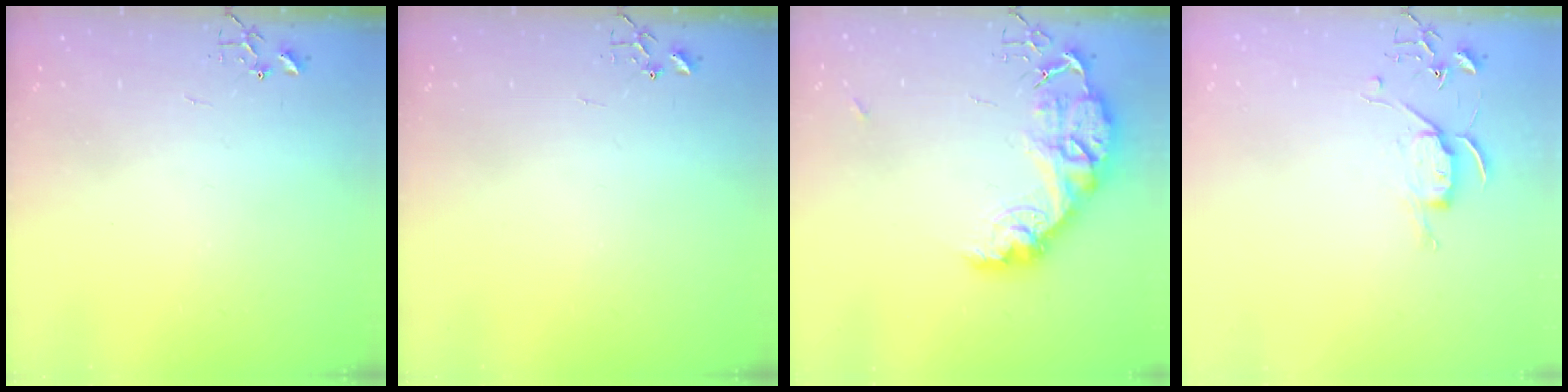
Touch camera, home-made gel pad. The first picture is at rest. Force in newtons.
{"total": 0.0}
{"total": 16.0, "press": 16.0, "slide": 1.1}
{"total": 6.6, "press": 6.5, "slide": 0.7}